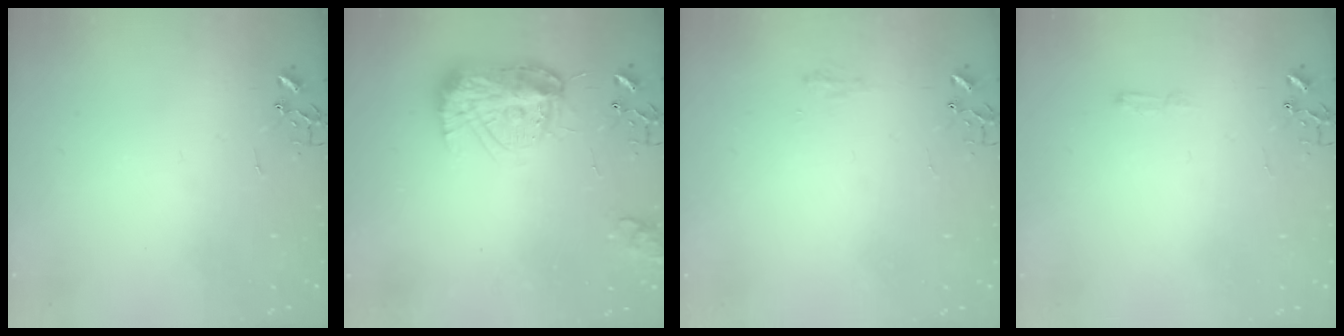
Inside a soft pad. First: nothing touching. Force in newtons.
{"total": 14.2, "press": 14.1, "slide": 1.1}
{"total": 8.1, "press": 8.0, "slide": 0.9}
{"total": 3.6, "press": 3.6, "slide": 0.5}